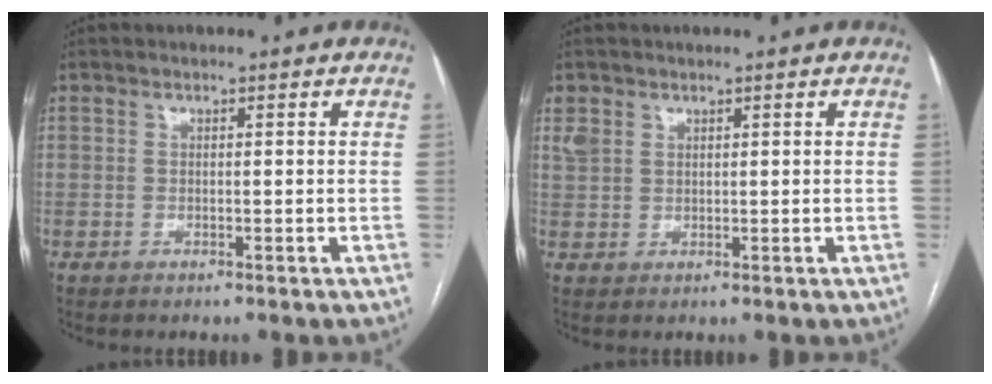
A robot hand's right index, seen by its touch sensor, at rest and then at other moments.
{"total": 2.2, "force": [1.4, 1.6, 0.6], "torque": [-0.018, 0.012, 0.033]}